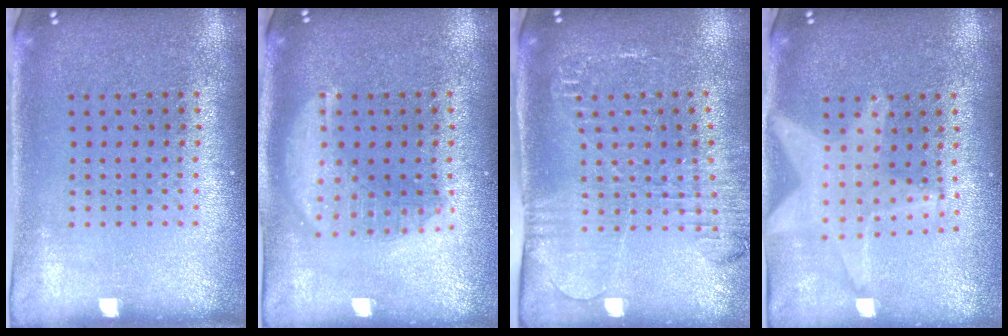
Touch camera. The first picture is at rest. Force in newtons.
{"total": 1.9, "press": 1.9, "slide": 0.2}
{"total": 1.9, "press": 1.9, "slide": 0.3}
{"total": 1.9, "press": 1.6, "slide": 1.0}